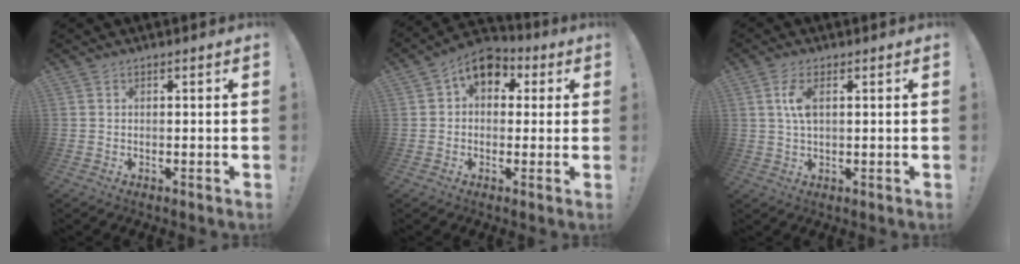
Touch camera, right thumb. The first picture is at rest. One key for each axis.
{"total": 9.0, "fx": 3.5, "fy": 6.5, "fz": 5.2, "tx": -0.074, "ty": -0.006, "tz": 0.068}
{"total": 5.6, "fx": 1.3, "fy": 2.5, "fz": 4.8, "tx": -0.091, "ty": -0.001, "tz": 0.019}